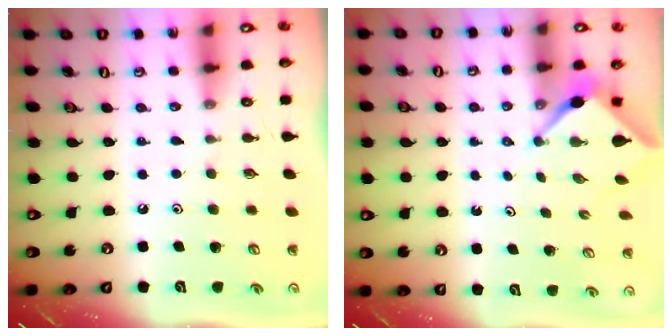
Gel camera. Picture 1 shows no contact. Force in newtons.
{"total": 2.5, "press": 2.5, "slide": 0.3}